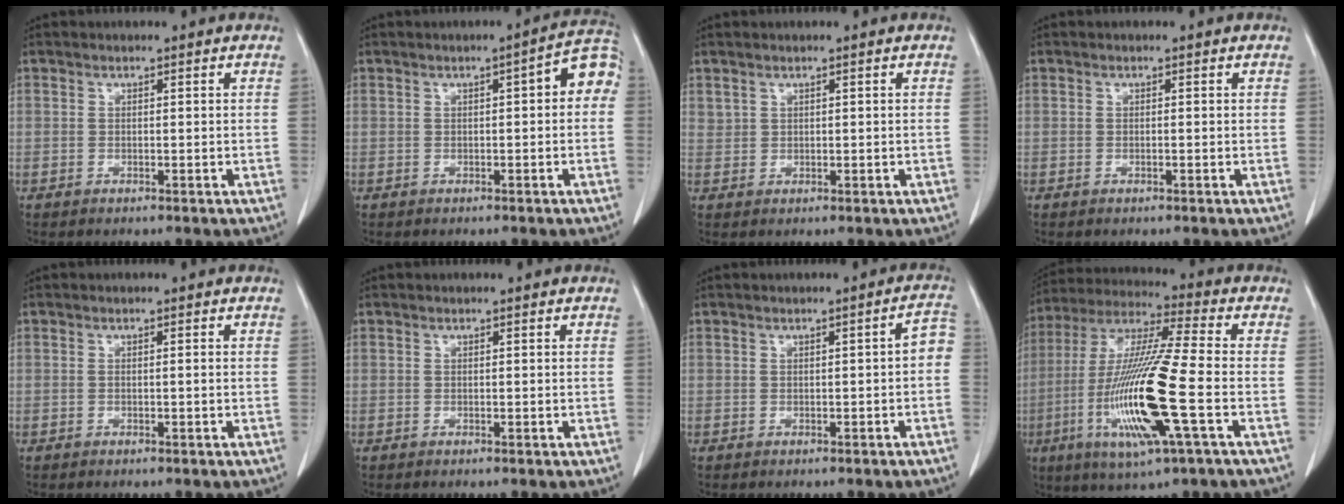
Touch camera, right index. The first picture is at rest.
{"total": 5.2, "force": [0.6, 1.4, 5.0], "torque": [-0.056, 0.024, 0.000]}
{"total": 1.0, "force": [0.8, 0.5, 0.3], "torque": [-0.006, 0.006, 0.021]}
{"total": 0.0}
{"total": 0.5, "force": [-0.1, -0.1, 0.5], "torque": [-0.010, 0.001, -0.001]}
{"total": 0.0}
{"total": 2.6, "force": [-0.6, 0.7, 2.4], "torque": [-0.022, 0.013, -0.009]}
{"total": 18.8, "force": [-5.1, 0.8, 18.0], "torque": [-0.379, -0.020, -0.099]}